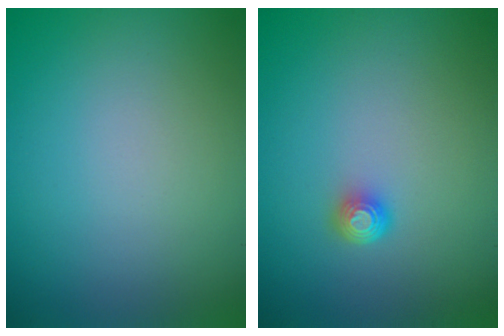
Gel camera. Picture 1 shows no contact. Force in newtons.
{"total": 1.5, "press": 1.1, "slide": 1.1}